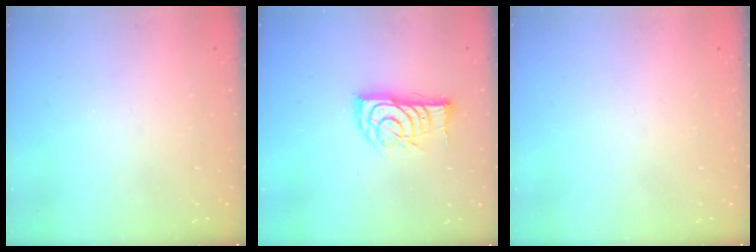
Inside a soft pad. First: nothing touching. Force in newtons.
{"total": 13.1, "press": 13.1, "slide": 0.5}
{"total": 1.8, "press": 1.7, "slide": 0.1}